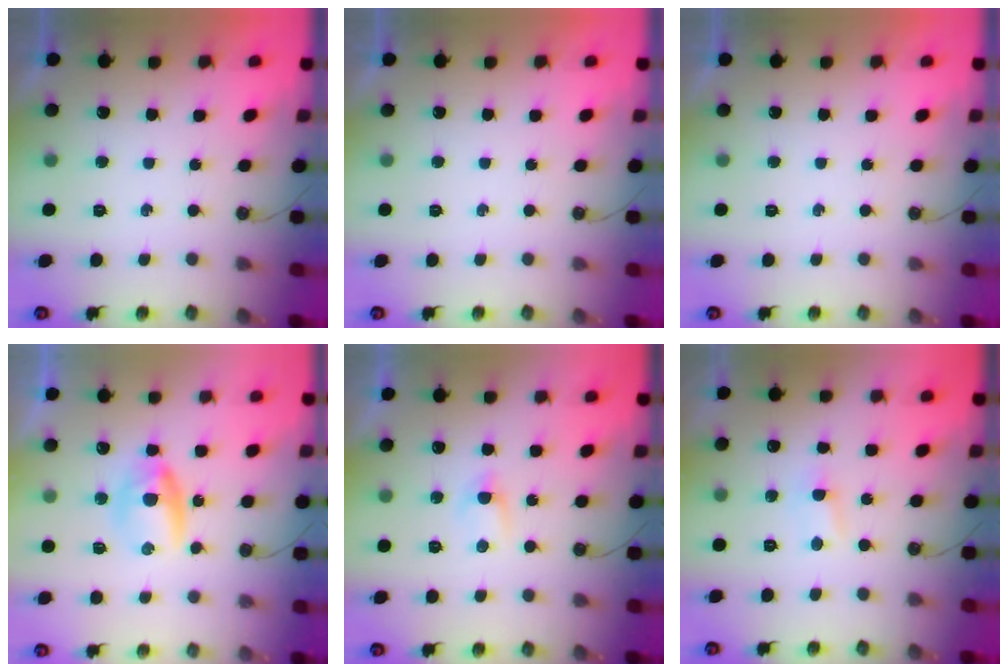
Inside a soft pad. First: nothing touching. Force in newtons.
{"total": 0.0}
{"total": 0.0}
{"total": 6.5, "press": 6.4, "slide": 0.9}
{"total": 2.7, "press": 2.6, "slide": 0.4}
{"total": 2.7, "press": 2.7, "slide": 0.4}